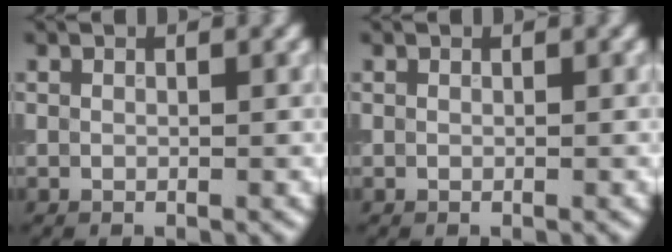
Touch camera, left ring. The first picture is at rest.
{"total": 0.0}